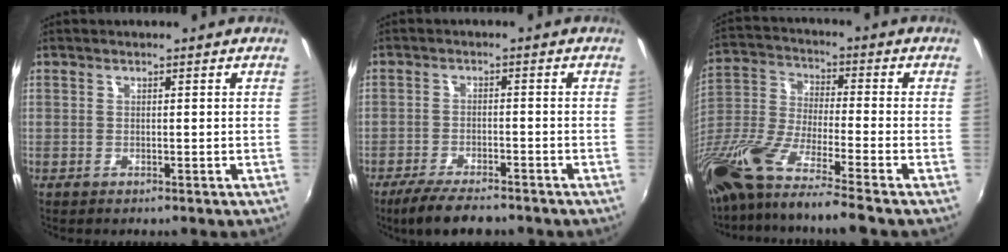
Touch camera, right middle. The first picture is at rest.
{"total": 8.1, "force": [-6.6, 1.7, 4.3], "torque": [-0.103, -0.019, -0.112]}
{"total": 18.9, "force": [-14.3, 0.8, 12.3], "torque": [-0.234, -0.053, -0.274]}